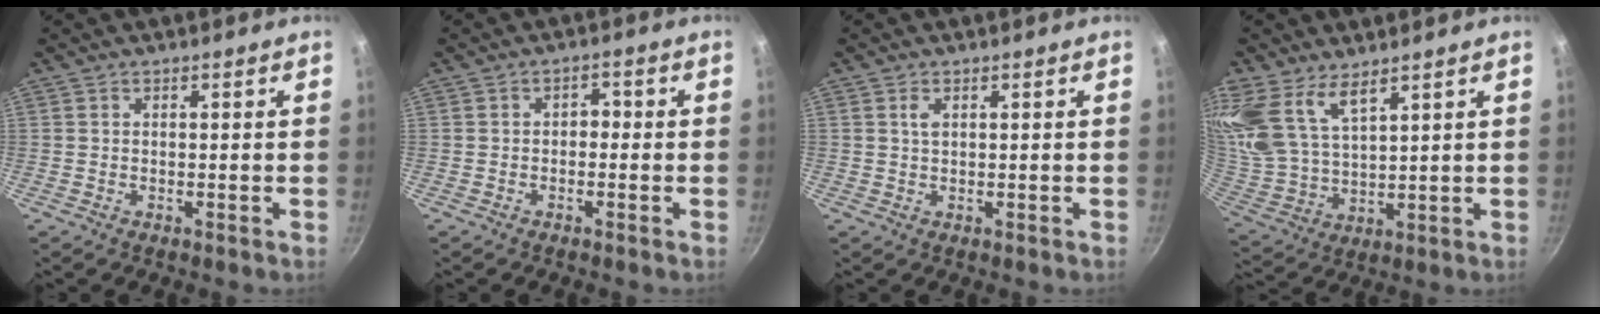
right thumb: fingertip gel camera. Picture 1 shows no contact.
{"total": 2.2, "force": [-0.5, 1.6, 1.5], "torque": [-0.002, 0.012, -0.015]}
{"total": 1.3, "force": [0.4, 0.8, 1.0], "torque": [-0.018, 0.003, 0.009]}
{"total": 15.9, "force": [8.8, 8.0, 10.5], "torque": [-0.239, -0.020, 0.192]}